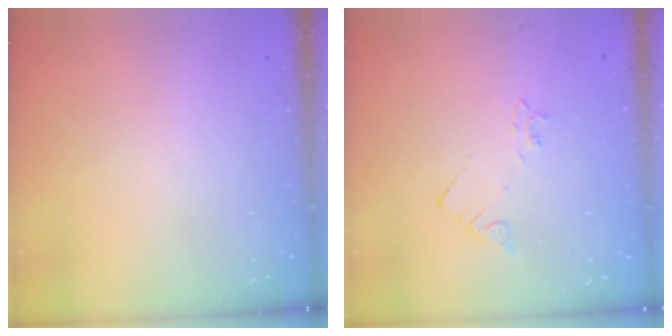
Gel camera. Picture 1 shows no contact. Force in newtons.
{"total": 2.5, "press": 2.5, "slide": 0.3}